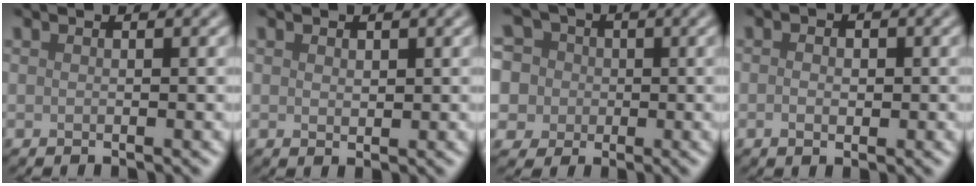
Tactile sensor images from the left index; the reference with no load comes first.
{"total": 0.7, "force": [0.4, 0.4, 0.4], "torque": [-0.007, -0.002, 0.008]}
{"total": 9.3, "force": [2.4, 8.0, 4.0], "torque": [-0.074, 0.040, 0.001]}
{"total": 1.8, "force": [-0.1, 1.2, 1.4], "torque": [-0.009, 0.000, -0.008]}